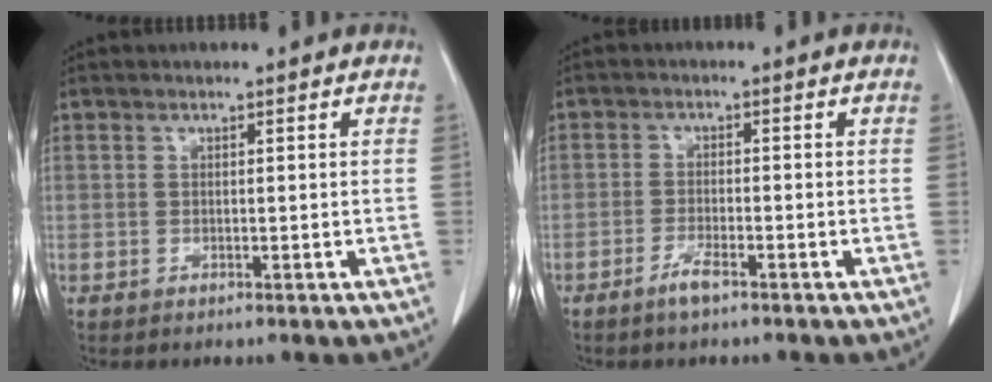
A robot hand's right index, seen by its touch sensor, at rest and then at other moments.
{"total": 2.6, "force": [-1.9, 0.2, 1.7], "torque": [-0.040, -0.002, -0.036]}